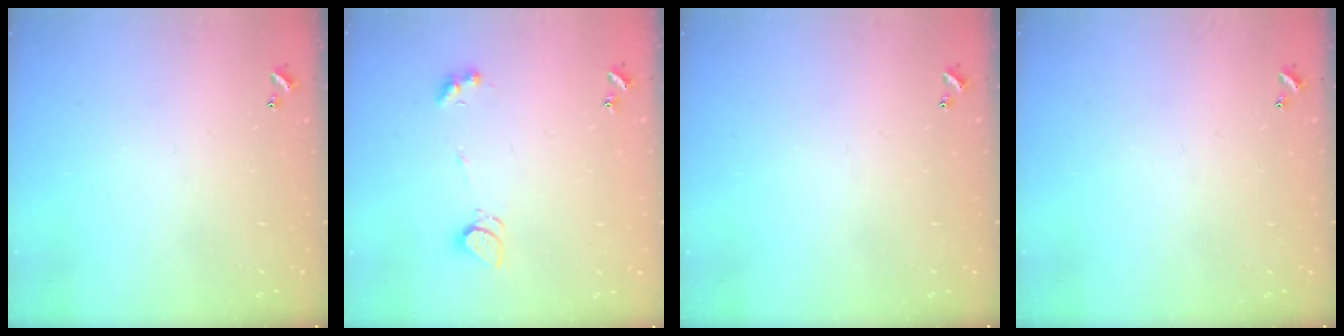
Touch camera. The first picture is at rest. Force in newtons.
{"total": 2.6, "press": 2.5, "slide": 0.6}
{"total": 0.0}
{"total": 0.0}